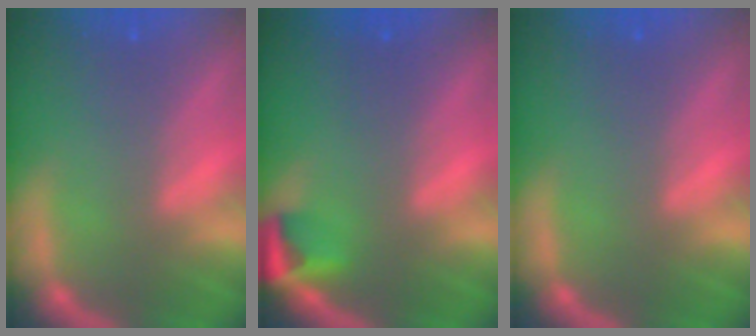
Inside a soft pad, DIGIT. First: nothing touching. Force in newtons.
{"total": 2.4}
{"total": 0.0}